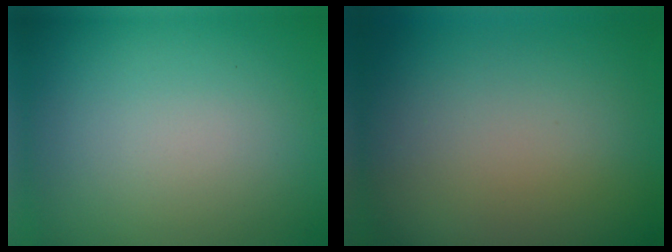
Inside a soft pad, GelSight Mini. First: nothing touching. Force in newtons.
{"total": 0.0}